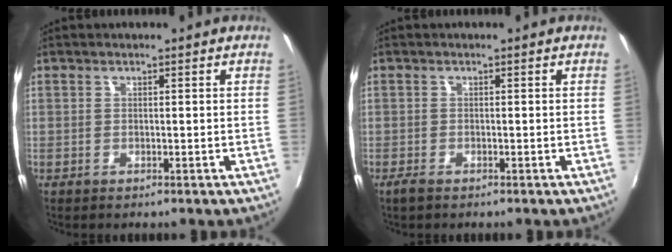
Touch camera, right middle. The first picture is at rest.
{"total": 1.6, "force": [-1.3, 0.3, 1.0], "torque": [-0.021, -0.006, -0.022]}